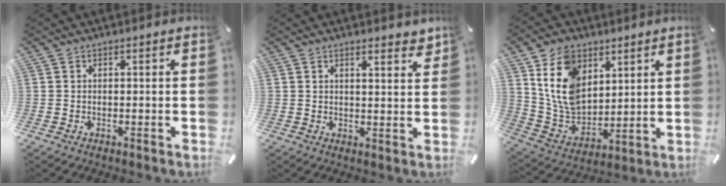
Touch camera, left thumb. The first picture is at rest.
{"total": 3.0, "force": [2.7, 0.7, 1.1], "torque": [-0.019, -0.014, 0.047]}
{"total": 13.6, "force": [6.3, 10.1, 6.6], "torque": [-0.163, -0.027, 0.123]}